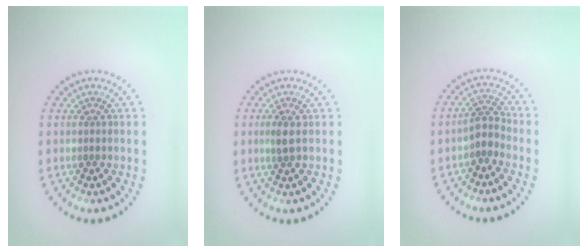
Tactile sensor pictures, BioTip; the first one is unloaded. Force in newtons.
{"total": 1.3, "press": 1.2, "slide": 0.5}
{"total": 1.9, "press": 1.6, "slide": 1.1}